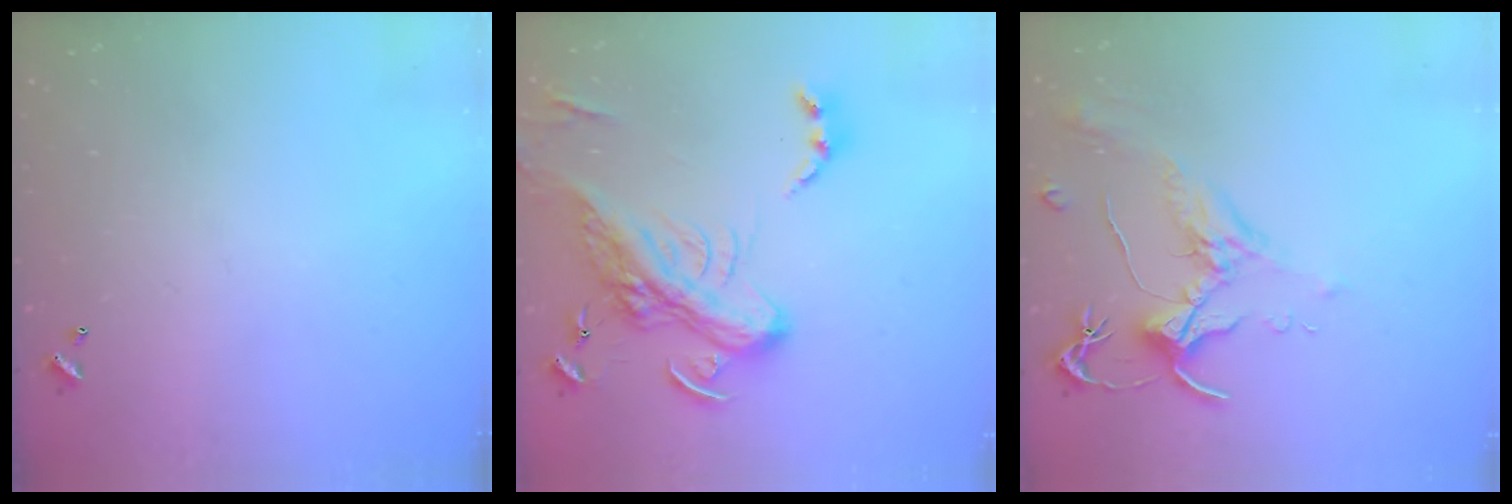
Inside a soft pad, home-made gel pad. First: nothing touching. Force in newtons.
{"total": 11.6, "press": 11.5, "slide": 1.4}
{"total": 1.9, "press": 1.9, "slide": 0.6}